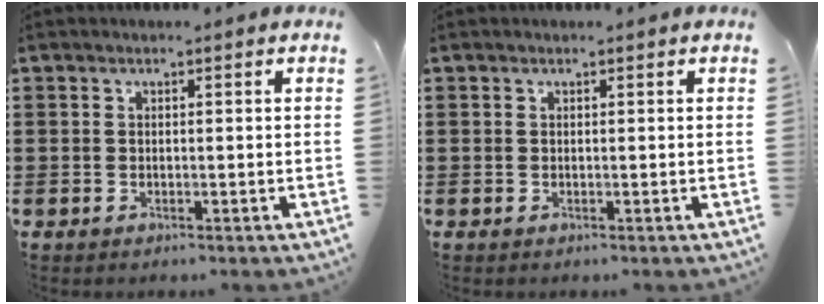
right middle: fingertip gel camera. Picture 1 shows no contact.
{"total": 0.0}